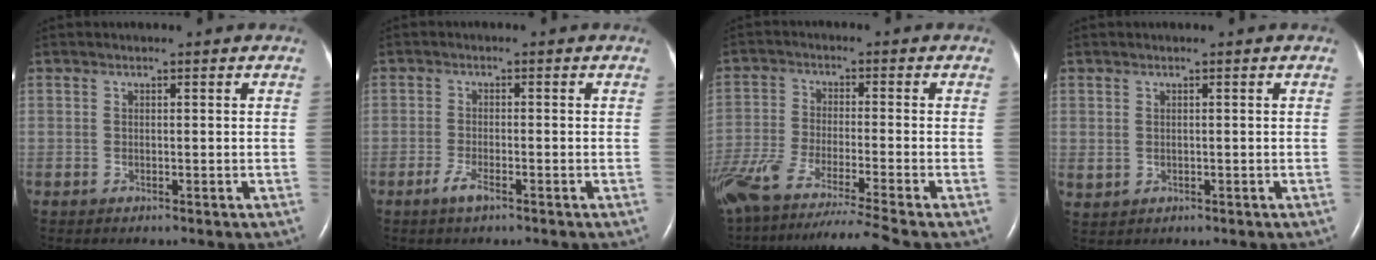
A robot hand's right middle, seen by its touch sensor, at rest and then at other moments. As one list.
[{"total": 2.3, "force": [-1.5, 0.3, 1.7], "torque": [-0.039, -0.003, -0.031]}, {"total": 16.9, "force": [-14.3, -1.7, 8.8], "torque": [-0.168, -0.055, -0.244]}, {"total": 1.2, "force": [0.4, 0.9, 0.7], "torque": [-0.018, 0.000, 0.016]}]